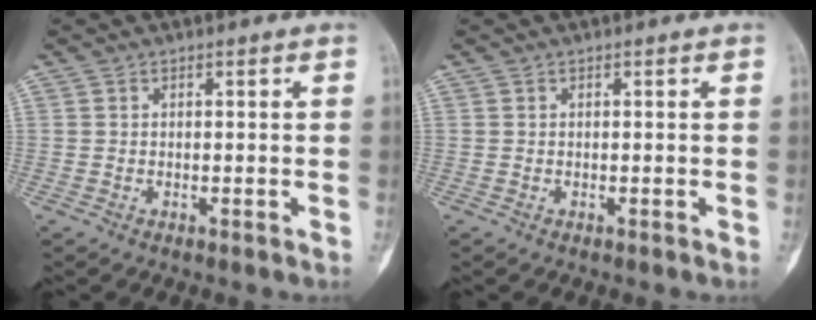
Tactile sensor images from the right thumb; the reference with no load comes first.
{"total": 0.0}